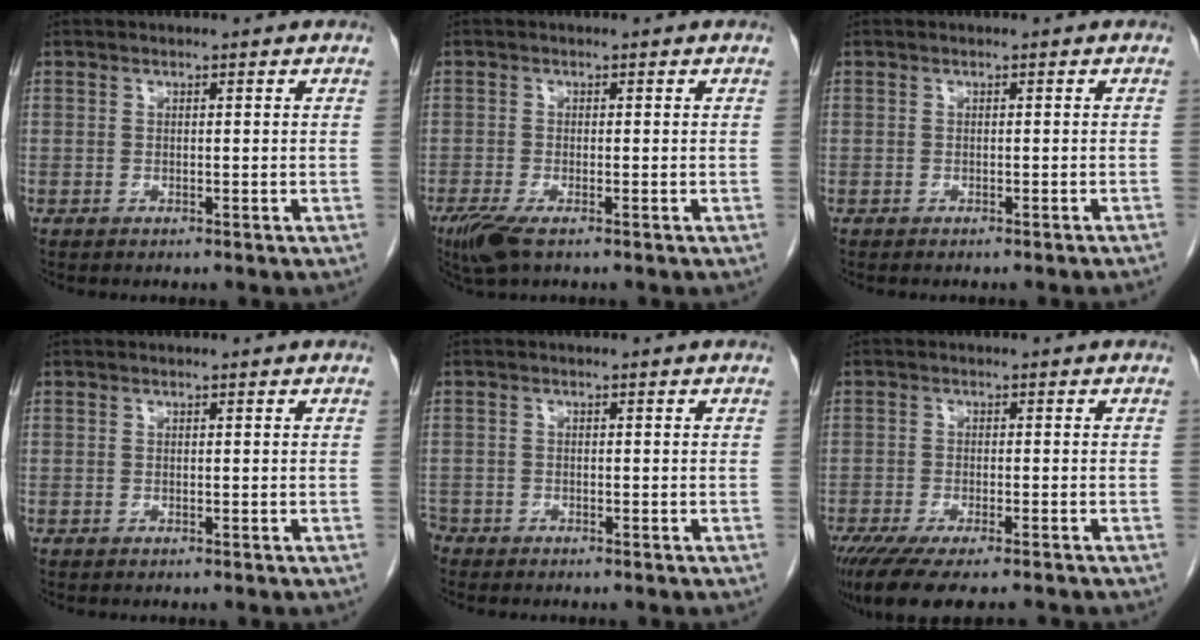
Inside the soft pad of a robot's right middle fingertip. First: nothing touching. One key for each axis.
{"total": 4.0, "fx": -2.5, "fy": 0.9, "fz": 3.0, "tx": -0.066, "ty": -0.014, "tz": -0.045}
{"total": 1.7, "fx": -1.5, "fy": -0.4, "fz": 0.8, "tx": -0.008, "ty": 0.005, "tz": -0.021}
{"total": 0.0}
{"total": 2.0, "fx": -1.7, "fy": 0.9, "fz": 0.1, "tx": -0.002, "ty": 0.000, "tz": -0.031}
{"total": 12.5, "fx": -10.0, "fy": 2.3, "fz": 7.1, "tx": -0.113, "ty": -0.024, "tz": -0.152}